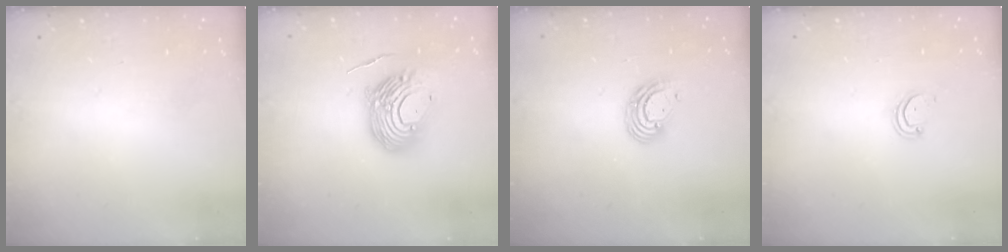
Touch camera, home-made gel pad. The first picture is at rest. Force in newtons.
{"total": 14.9, "press": 14.8, "slide": 1.6}
{"total": 8.0, "press": 7.9, "slide": 1.2}
{"total": 3.0, "press": 3.0, "slide": 0.2}